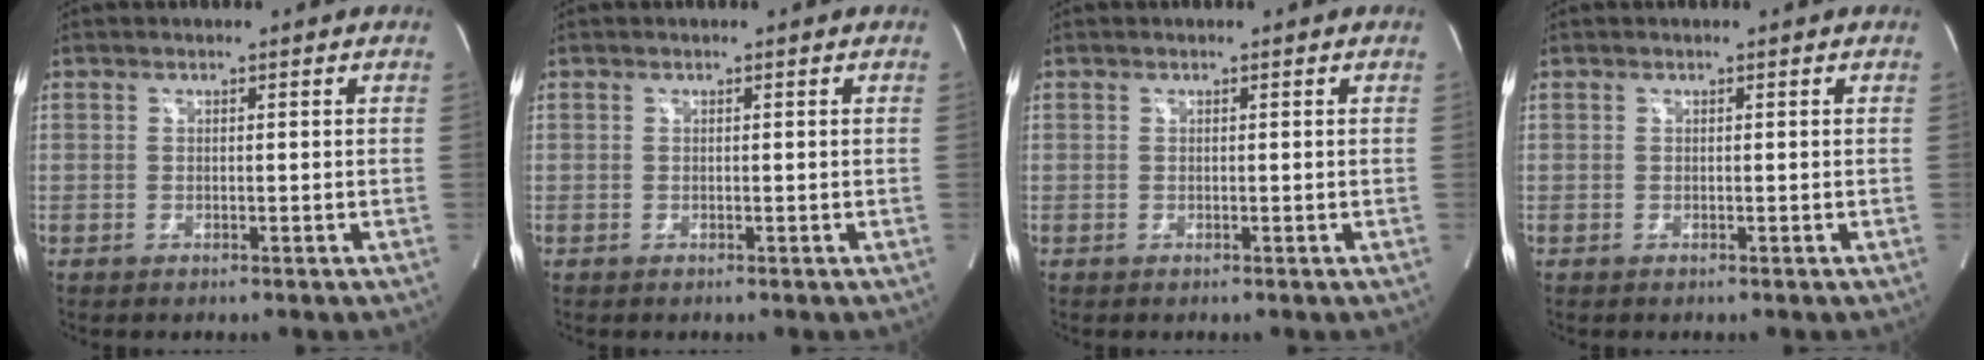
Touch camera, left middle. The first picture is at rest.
{"total": 0.0}
{"total": 0.0}
{"total": 0.0}